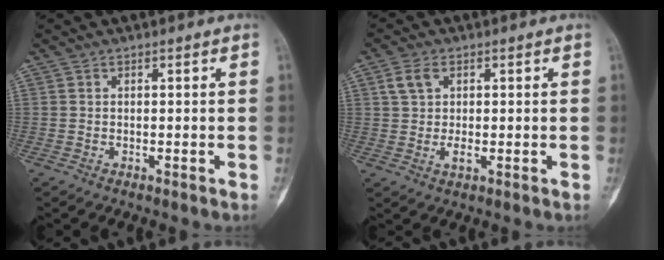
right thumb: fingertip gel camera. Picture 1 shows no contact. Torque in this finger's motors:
{"motor_torque": [0.30, 0.30, 0.49, 0.11, 0.03]}